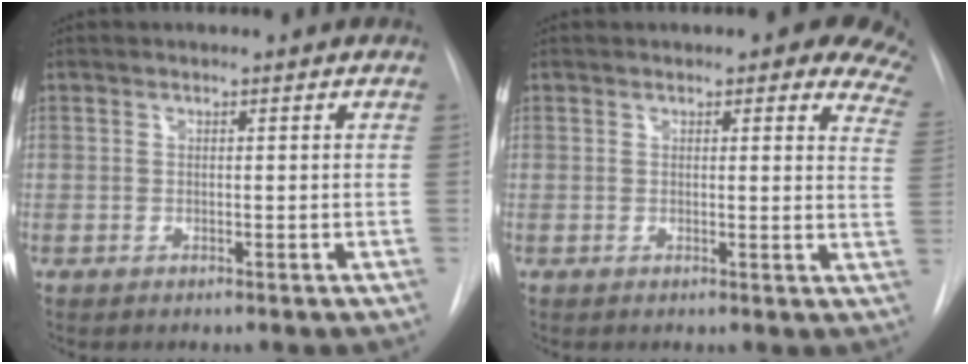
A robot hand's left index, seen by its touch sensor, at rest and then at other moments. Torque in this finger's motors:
{"motor_torque": [-0.57, -1.21, -0.71, 0.04]}